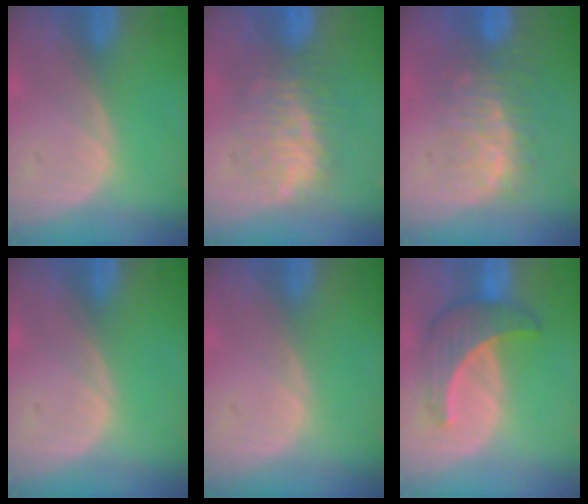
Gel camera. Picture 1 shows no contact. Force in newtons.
{"total": 8.1, "press": 8.1, "slide": 0.2}
{"total": 8.7, "press": 8.1, "slide": 3.1}
{"total": 0.0}
{"total": 0.0}
{"total": 6.6, "press": 6.5, "slide": 0.9}